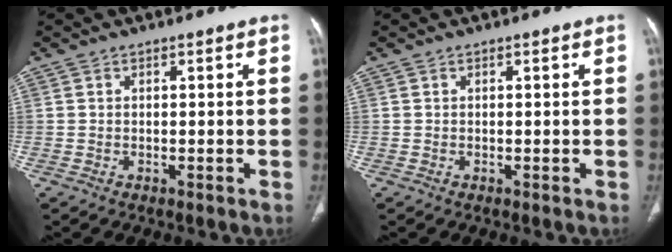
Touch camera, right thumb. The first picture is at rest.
{"total": 0.0}